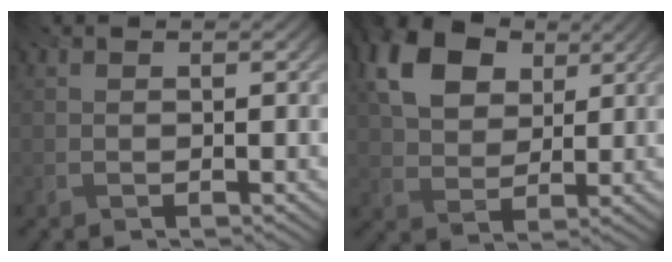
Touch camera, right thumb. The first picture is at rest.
{"total": 10.5, "force": [4.3, 7.0, 6.5], "torque": [-0.153, 0.021, 0.057]}